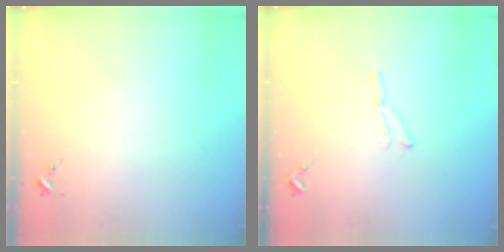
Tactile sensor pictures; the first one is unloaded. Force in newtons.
{"total": 5.8, "press": 5.8, "slide": 0.6}